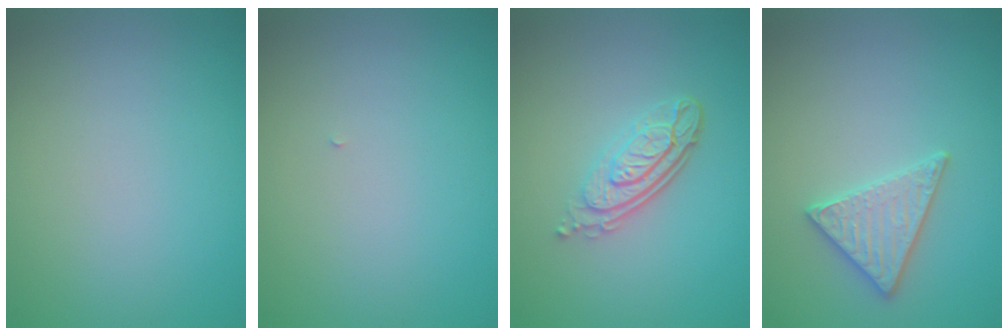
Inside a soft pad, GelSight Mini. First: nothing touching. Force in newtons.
{"total": 0.0}
{"total": 4.5, "press": 3.1, "slide": 3.2}
{"total": 2.8, "press": 2.7, "slide": 0.7}